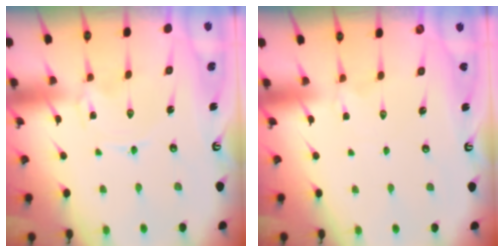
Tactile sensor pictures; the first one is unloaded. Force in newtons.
{"total": 2.3, "press": 2.2, "slide": 0.4}